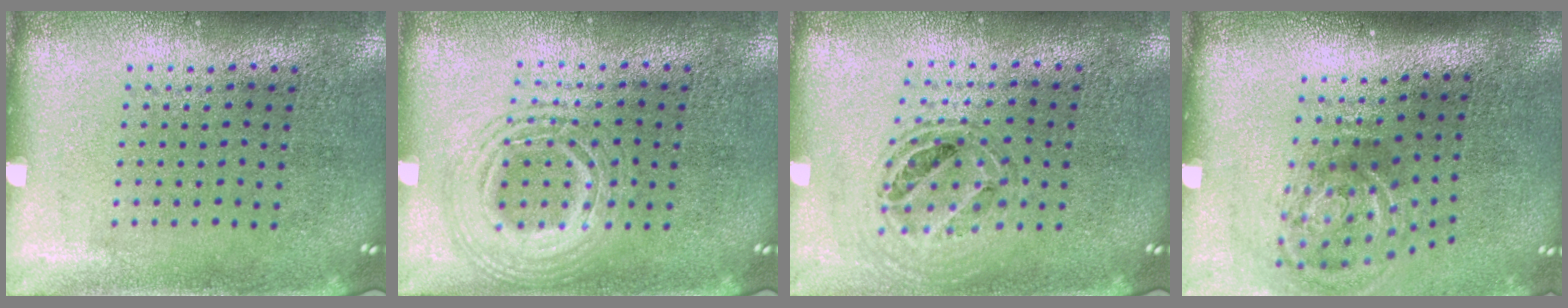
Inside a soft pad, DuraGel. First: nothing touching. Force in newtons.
{"total": 2.8, "press": 2.7, "slide": 0.2}
{"total": 0.8, "press": 0.7, "slide": 0.2}
{"total": 2.1, "press": 1.2, "slide": 1.7}